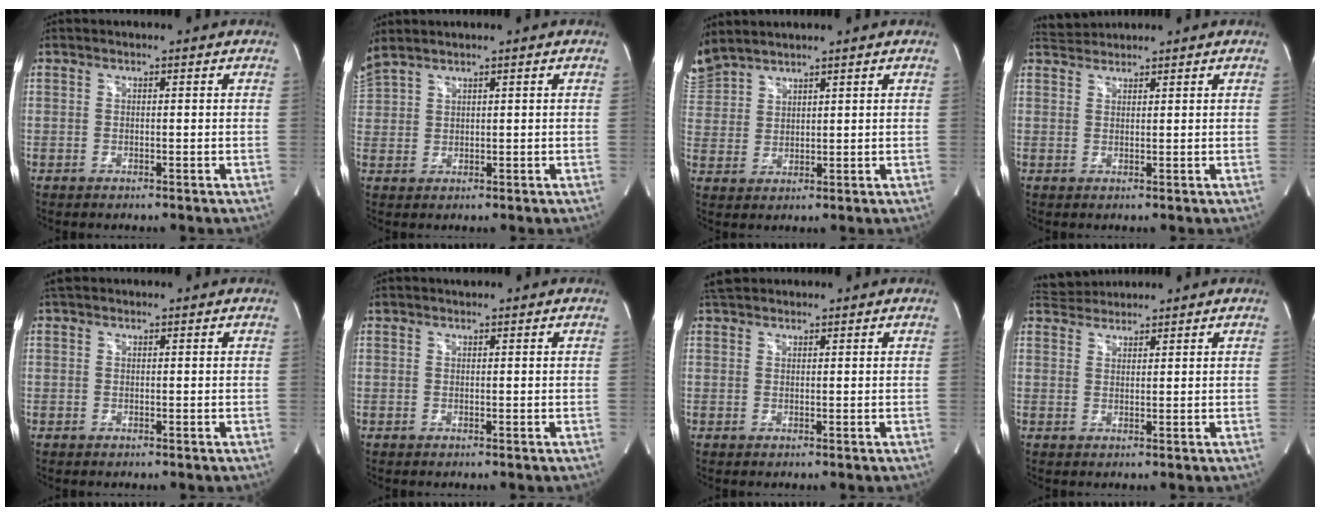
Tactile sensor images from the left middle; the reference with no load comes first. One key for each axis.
{"total": 3.8, "fx": 3.4, "fy": 0.2, "fz": 1.6, "tx": -0.057, "ty": 0.023, "tz": 0.085}
{"total": 5.9, "fx": 5.7, "fy": 1.2, "fz": 0.9, "tx": -0.031, "ty": 0.021, "tz": 0.120}
{"total": 2.4, "fx": 2.4, "fy": 0.1, "fz": -0.5, "tx": -0.006, "ty": 0.014, "tz": 0.052}
{"total": 1.2, "fx": 0.9, "fy": 0.7, "fz": 0.3, "tx": -0.011, "ty": 0.015, "tz": 0.016}
{"total": 1.1, "fx": 1.0, "fy": 0.2, "fz": 0.2, "tx": -0.017, "ty": 0.014, "tz": 0.021}
{"total": 2.7, "fx": 2.4, "fy": 1.2, "fz": 0.5, "tx": -0.015, "ty": 0.022, "tz": 0.042}
{"total": 3.6, "fx": 3.5, "fy": 0.6, "fz": -0.1, "tx": -0.011, "ty": 0.022, "tz": 0.069}